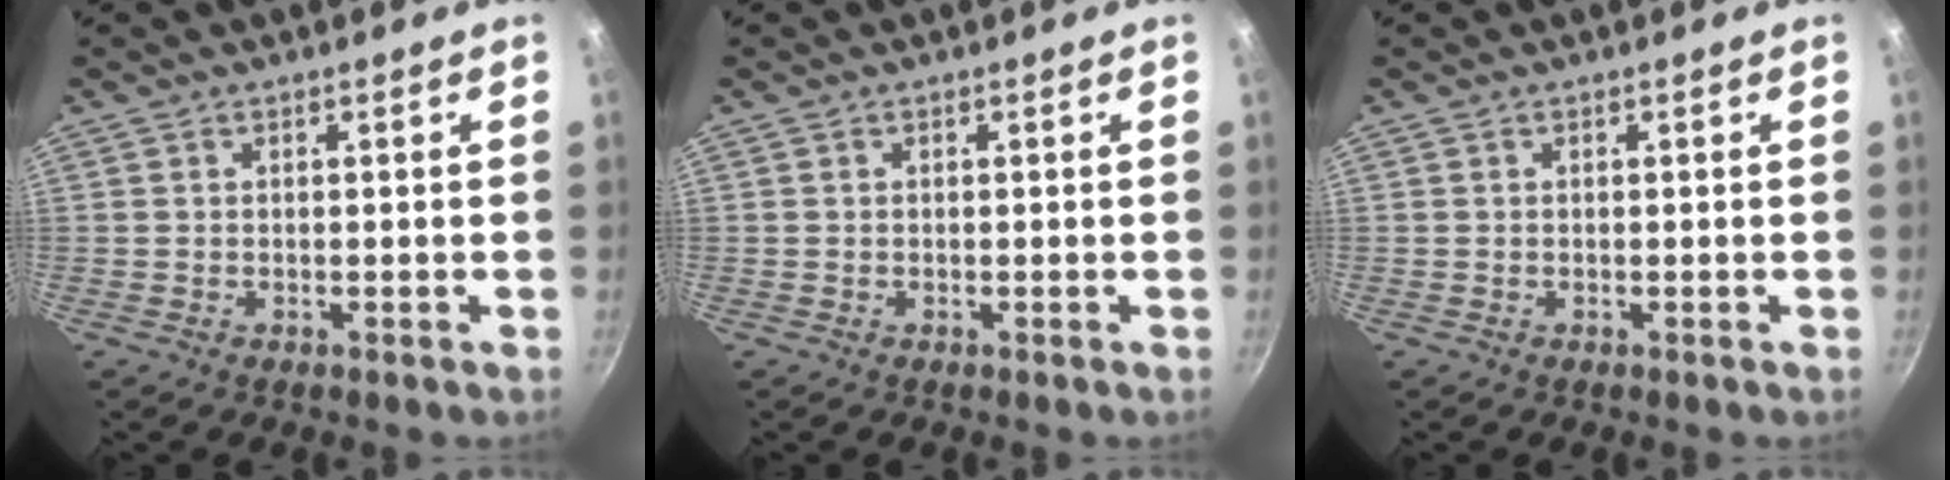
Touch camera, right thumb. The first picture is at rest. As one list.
[{"total": 0.0}, {"total": 0.0}]